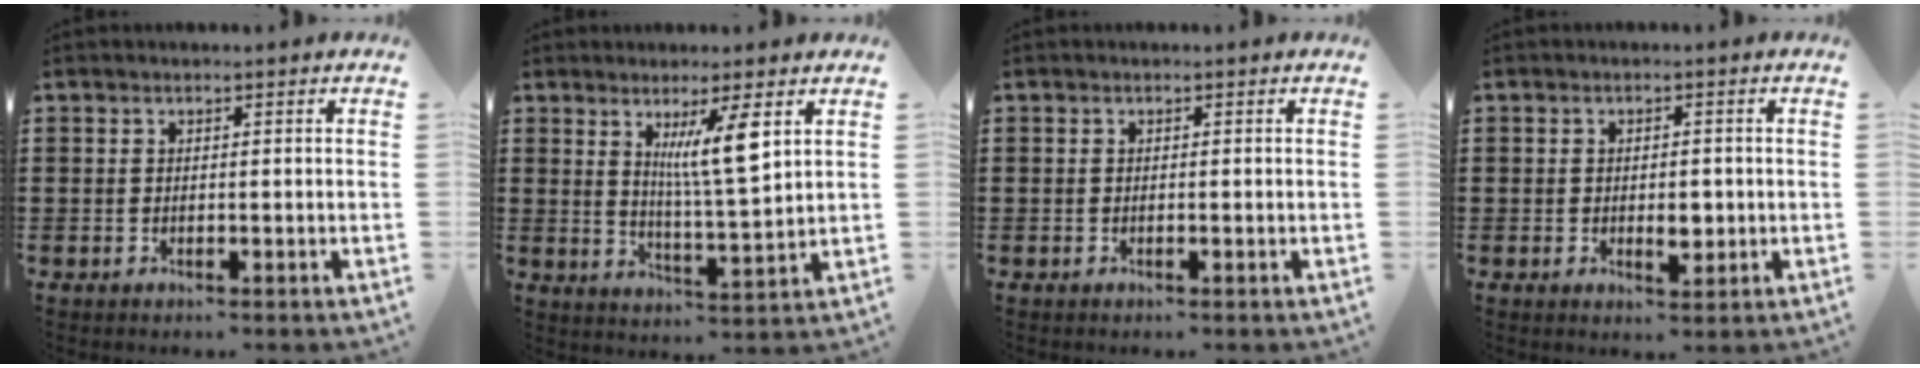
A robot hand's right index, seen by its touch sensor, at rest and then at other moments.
{"total": 7.4, "force": [3.4, 0.8, 6.6], "torque": [-0.120, -0.008, 0.051]}
{"total": 0.0}
{"total": 3.1, "force": [-0.4, 1.7, 2.6], "torque": [-0.042, 0.000, -0.009]}